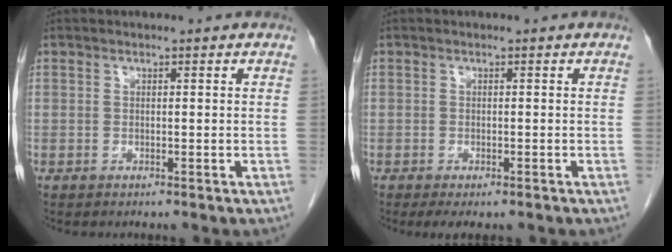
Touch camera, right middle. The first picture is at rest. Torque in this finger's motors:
{"motor_torque": [0.44, -0.40, 0.04, 0.04]}